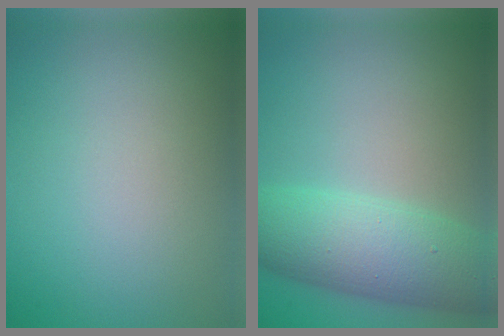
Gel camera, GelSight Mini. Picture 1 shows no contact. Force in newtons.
{"total": 7.4, "press": 7.4, "slide": 0.2}